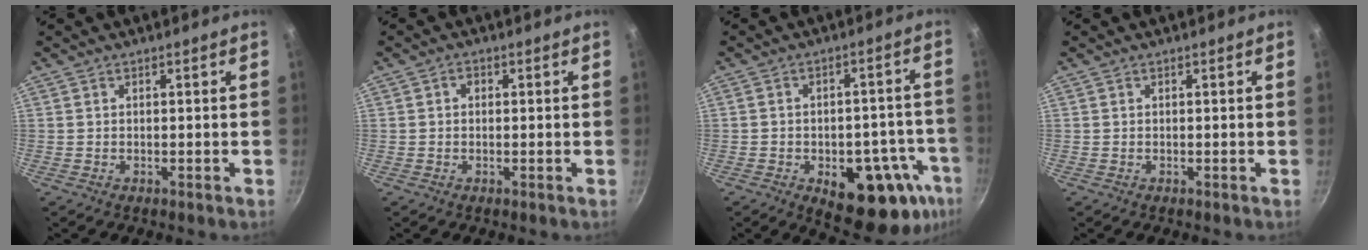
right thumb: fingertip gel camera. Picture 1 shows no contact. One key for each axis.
{"total": 1.5, "fx": 0.2, "fy": 1.2, "fz": 0.8, "tx": -0.011, "ty": 0.003, "tz": 0.000}
{"total": 18.0, "fx": -7.6, "fy": 9.5, "fz": 13.3, "tx": -0.104, "ty": 0.022, "tz": -0.094}
{"total": 0.0}